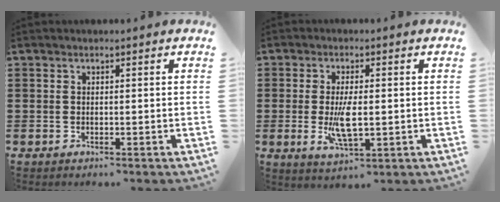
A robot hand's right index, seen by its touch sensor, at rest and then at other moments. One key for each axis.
{"total": 6.7, "fx": -0.5, "fy": 2.5, "fz": 6.2, "tx": -0.121, "ty": -0.009, "tz": -0.014}